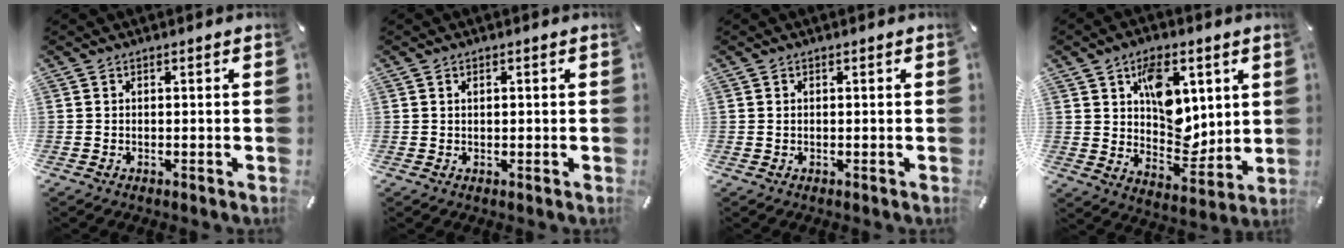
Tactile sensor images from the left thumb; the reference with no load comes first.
{"total": 0.9, "force": [0.3, 0.5, 0.6], "torque": [-0.014, 0.004, 0.004]}
{"total": 0.6, "force": [0.1, 0.4, 0.5], "torque": [-0.011, 0.001, 0.001]}
{"total": 11.7, "force": [4.6, 8.3, 6.9], "torque": [-0.084, -0.027, 0.083]}